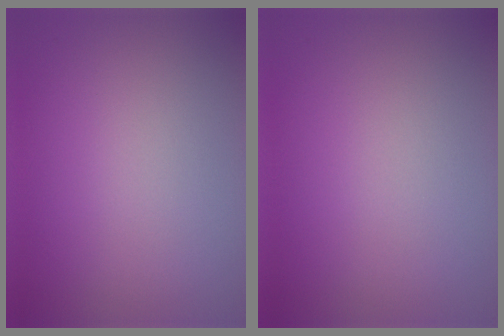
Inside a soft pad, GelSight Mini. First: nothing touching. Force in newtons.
{"total": 0.0}